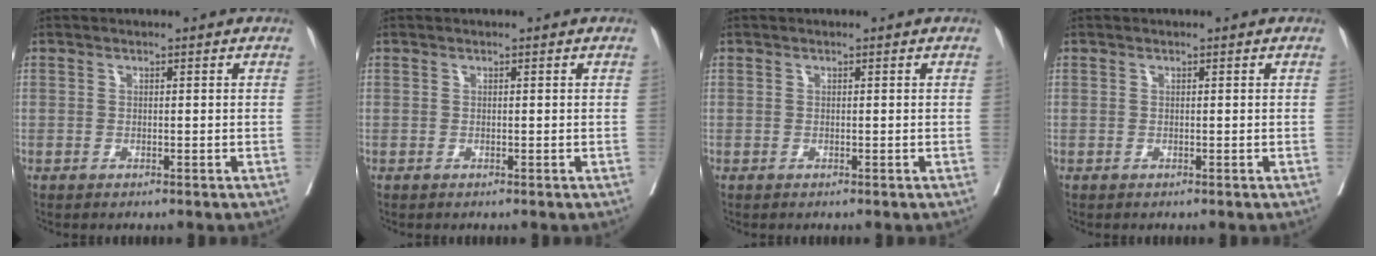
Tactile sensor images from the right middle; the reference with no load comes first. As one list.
[{"total": 0.0}, {"total": 0.0}, {"total": 0.0}]